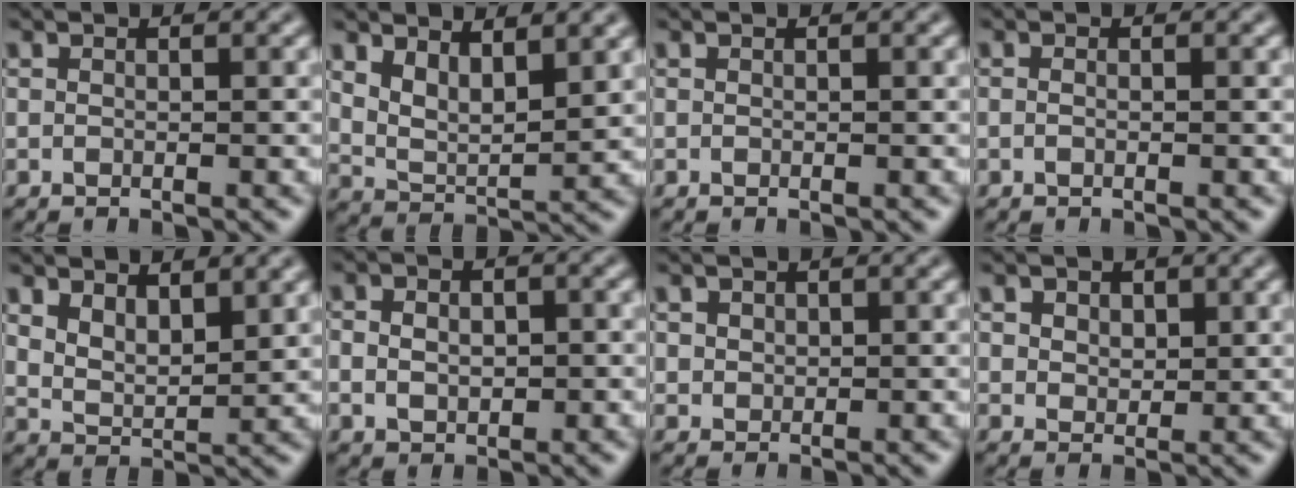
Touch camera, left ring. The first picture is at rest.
{"total": 4.3, "force": [2.3, 2.0, 3.1], "torque": [-0.069, -0.015, 0.049]}
{"total": 0.0}
{"total": 0.6, "force": [-0.2, 0.3, 0.5], "torque": [-0.009, -0.008, -0.002]}
{"total": 3.6, "force": [2.2, 1.7, 2.3], "torque": [-0.047, -0.009, 0.047]}
{"total": 3.6, "force": [0.1, 2.6, 2.4], "torque": [-0.030, 0.007, -0.005]}
{"total": 1.3, "force": [0.5, 1.2, 0.4], "torque": [-0.007, -0.004, 0.017]}
{"total": 2.9, "force": [1.5, 2.1, 1.3], "torque": [-0.034, 0.002, 0.021]}